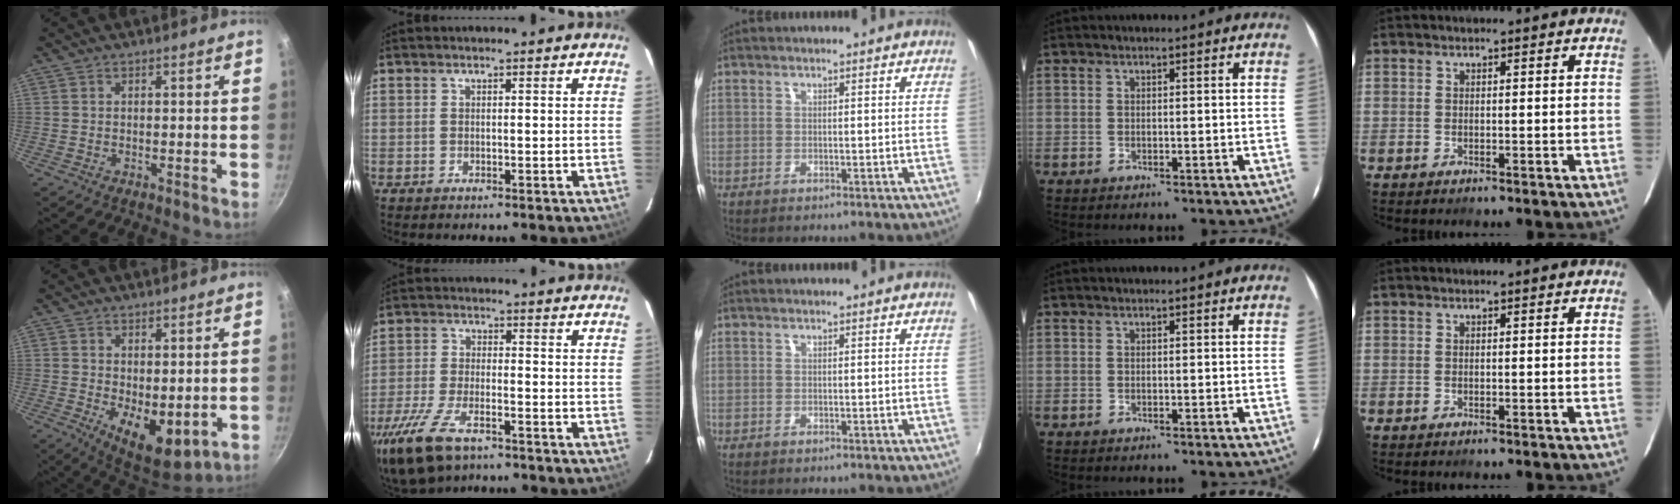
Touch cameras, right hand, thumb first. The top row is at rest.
{"thumb": {"total": 9.7, "force": [-0.8, 5.1, 8.2], "torque": [-0.100, -0.023, 0.001]}, "index": {"total": 14.9, "force": [-9.8, 6.1, 9.4], "torque": [-0.222, -0.039, -0.183]}}